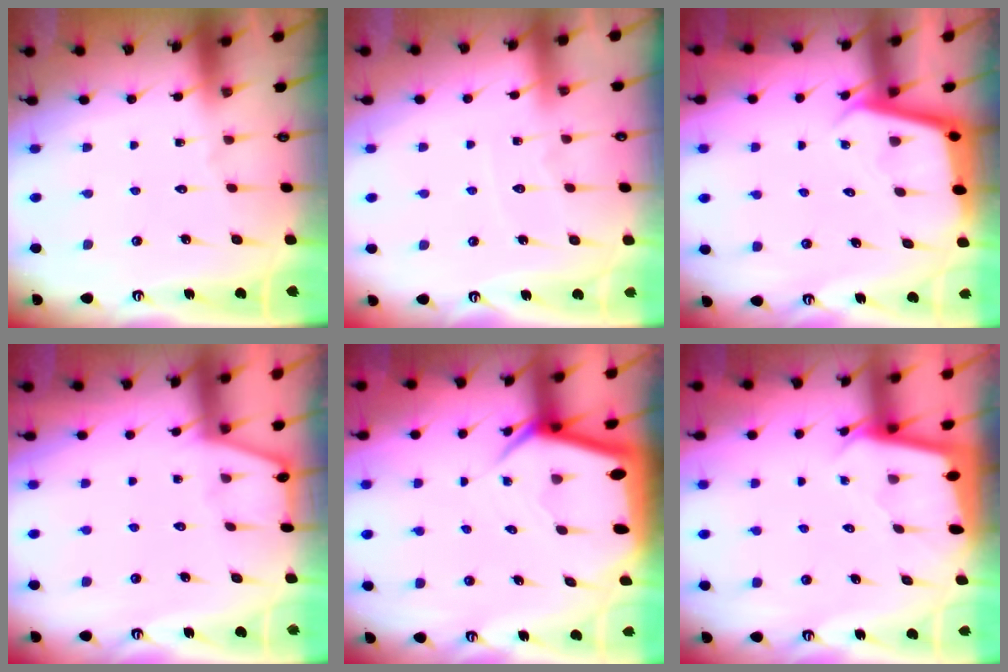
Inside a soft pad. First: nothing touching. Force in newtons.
{"total": 5.7, "press": 5.6, "slide": 0.6}
{"total": 3.5, "press": 3.5, "slide": 0.3}
{"total": 1.4, "press": 1.4, "slide": 0.2}
{"total": 7.1, "press": 7.1, "slide": 0.7}
{"total": 2.1, "press": 2.1, "slide": 0.1}